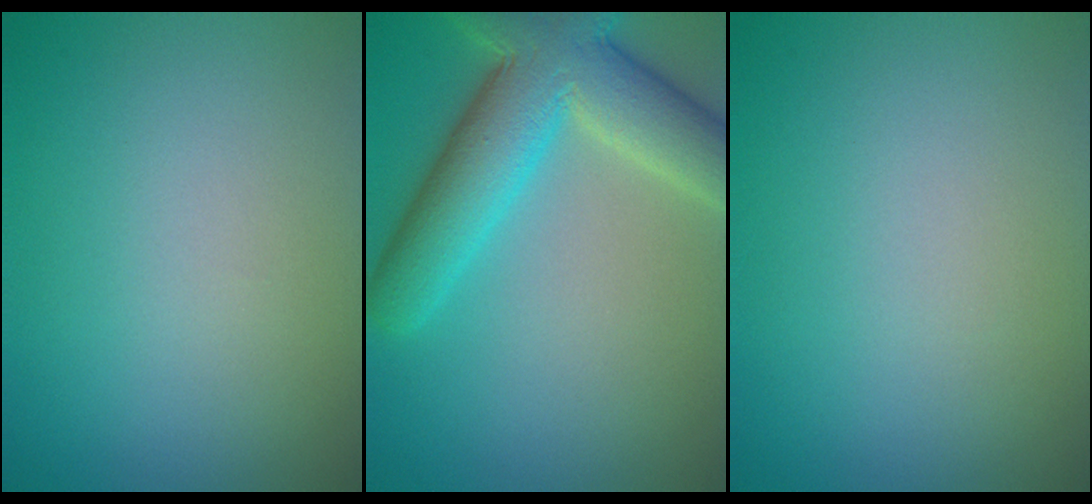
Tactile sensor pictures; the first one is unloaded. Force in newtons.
{"total": 8.9, "press": 8.9, "slide": 0.5}
{"total": 0.0}